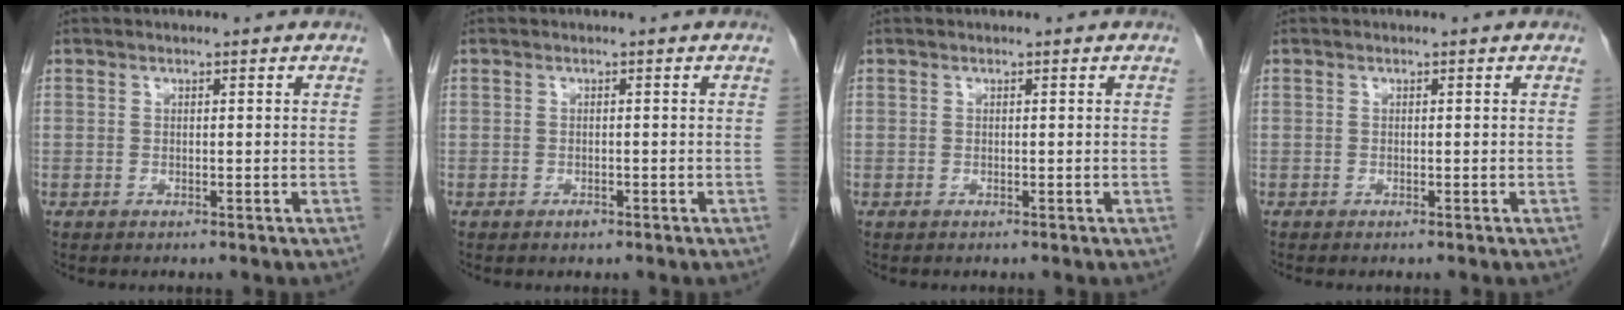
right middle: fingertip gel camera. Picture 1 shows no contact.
{"total": 0.8, "force": [-0.5, 0.4, 0.4], "torque": [-0.007, 0.001, -0.006]}
{"total": 0.0}
{"total": 0.0}